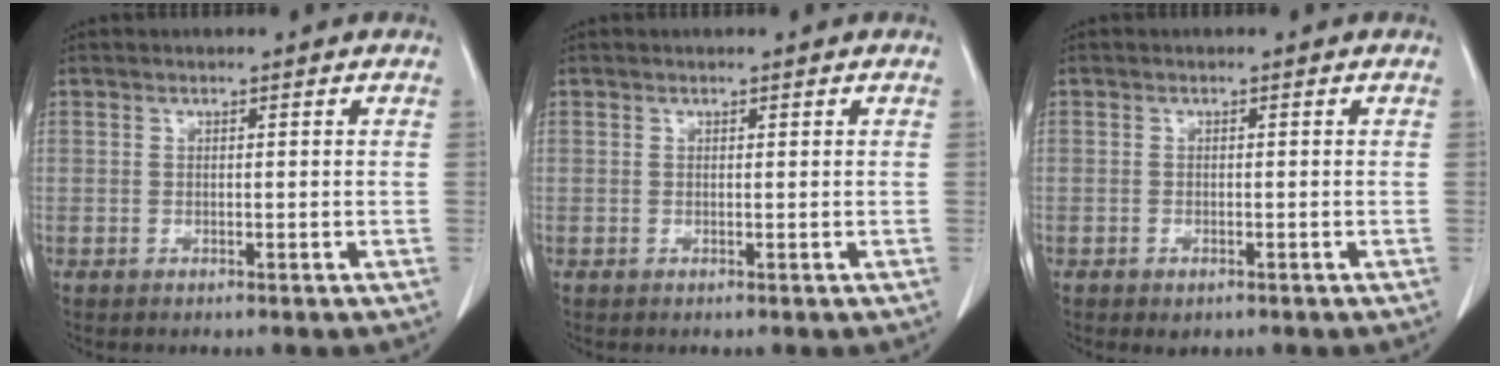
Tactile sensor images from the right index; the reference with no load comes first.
{"total": 0.0}
{"total": 1.1, "force": [-0.7, 0.6, 0.6], "torque": [-0.012, -0.001, -0.004]}